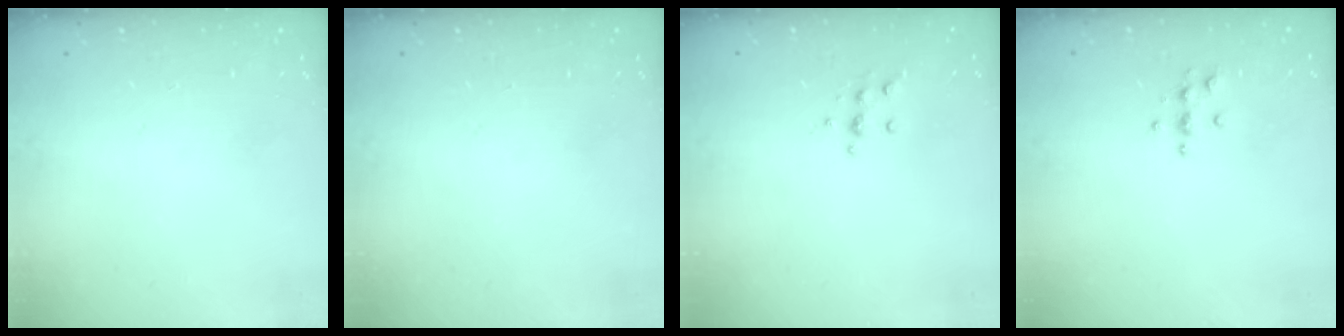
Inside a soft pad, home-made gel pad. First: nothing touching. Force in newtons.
{"total": 0.0}
{"total": 5.4, "press": 5.3, "slide": 0.6}
{"total": 3.9, "press": 3.8, "slide": 0.4}